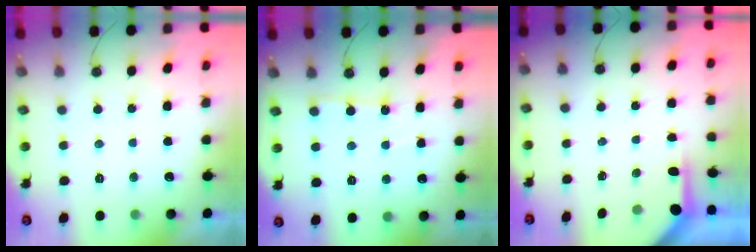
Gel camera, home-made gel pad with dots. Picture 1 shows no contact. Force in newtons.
{"total": 2.2, "press": 2.2, "slide": 0.4}
{"total": 3.9, "press": 3.9, "slide": 0.3}